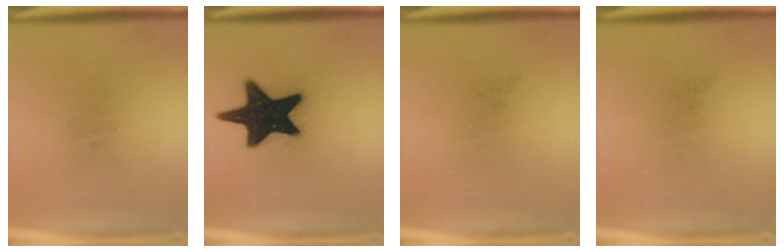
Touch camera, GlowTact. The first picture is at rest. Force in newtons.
{"total": 19.9}
{"total": 0.0}
{"total": 0.0}